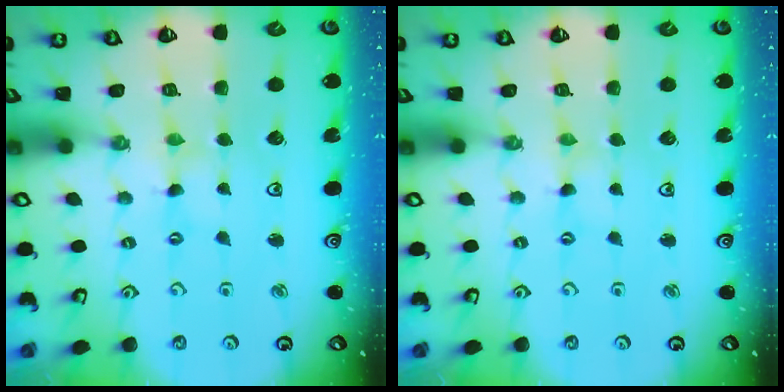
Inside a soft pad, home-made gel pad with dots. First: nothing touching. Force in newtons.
{"total": 0.0}